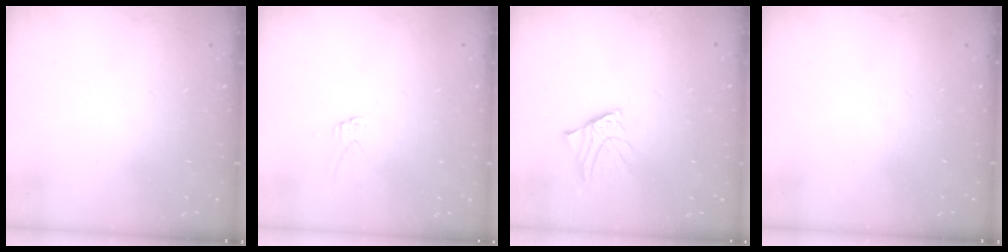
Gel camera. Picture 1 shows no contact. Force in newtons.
{"total": 2.9, "press": 2.9, "slide": 0.2}
{"total": 4.7, "press": 4.6, "slide": 0.6}
{"total": 0.0}